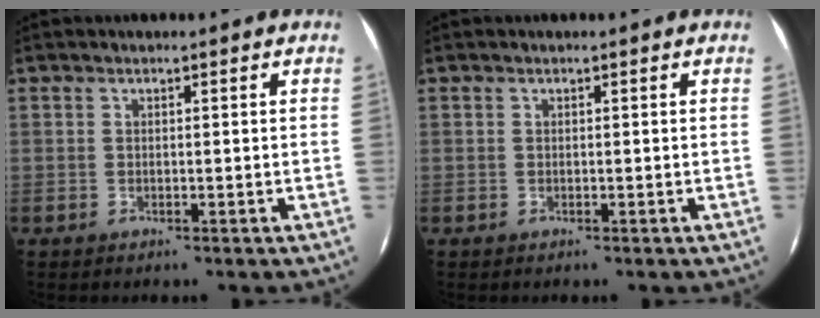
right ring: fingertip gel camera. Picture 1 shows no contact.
{"total": 0.0}